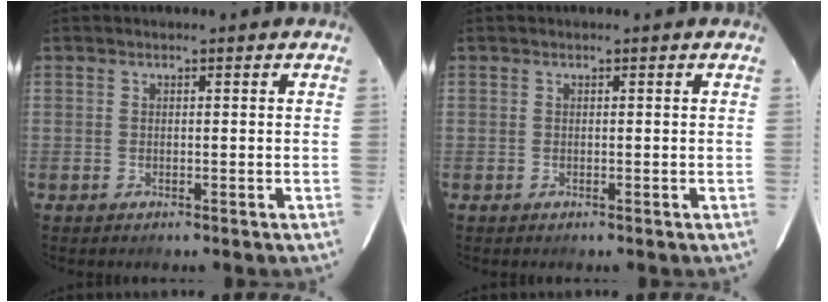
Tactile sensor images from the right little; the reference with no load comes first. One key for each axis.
{"total": 0.0}